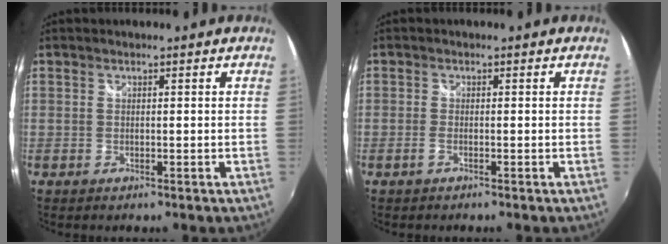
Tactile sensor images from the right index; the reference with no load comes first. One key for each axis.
{"total": 0.9, "fx": -0.6, "fy": 0.2, "fz": 0.6, "tx": -0.016, "ty": -0.001, "tz": -0.014}